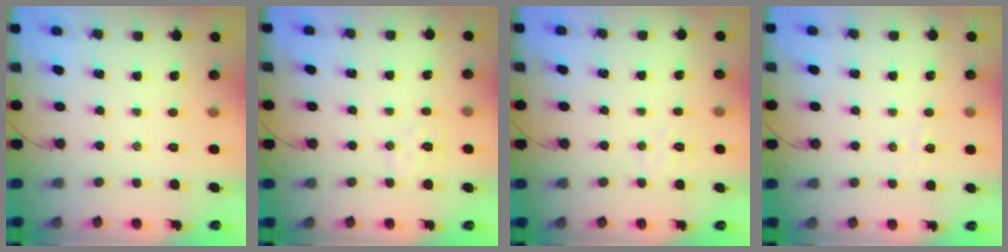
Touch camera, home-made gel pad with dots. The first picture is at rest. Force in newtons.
{"total": 5.3, "press": 5.2, "slide": 1.1}
{"total": 3.6, "press": 3.5, "slide": 0.8}
{"total": 2.4, "press": 2.3, "slide": 0.6}